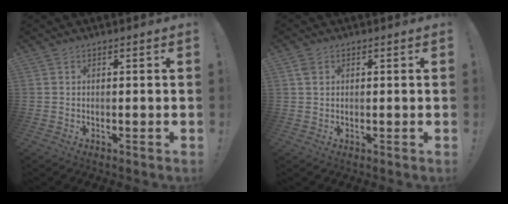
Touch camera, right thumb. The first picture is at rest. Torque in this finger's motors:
{"motor_torque": [0.20, 0.70, 0.50, -0.02, 0.00]}